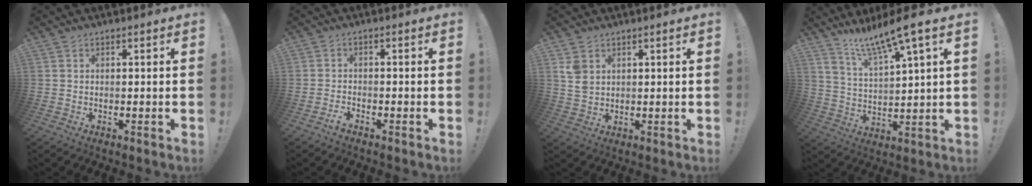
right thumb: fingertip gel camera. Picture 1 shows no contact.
{"total": 3.8, "force": [-3.0, 1.1, 2.1], "torque": [-0.058, 0.003, -0.057]}
{"total": 4.5, "force": [2.3, 3.0, 2.3], "torque": [-0.031, -0.009, 0.044]}
{"total": 11.4, "force": [9.3, 0.6, 6.5], "torque": [-0.125, -0.060, 0.154]}